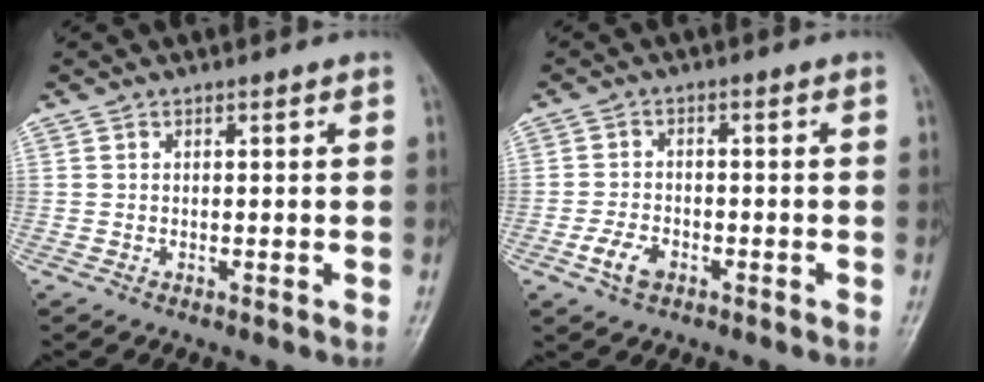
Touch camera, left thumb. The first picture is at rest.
{"total": 4.6, "force": [-2.3, 2.8, 2.8], "torque": [-0.051, 0.013, -0.044]}